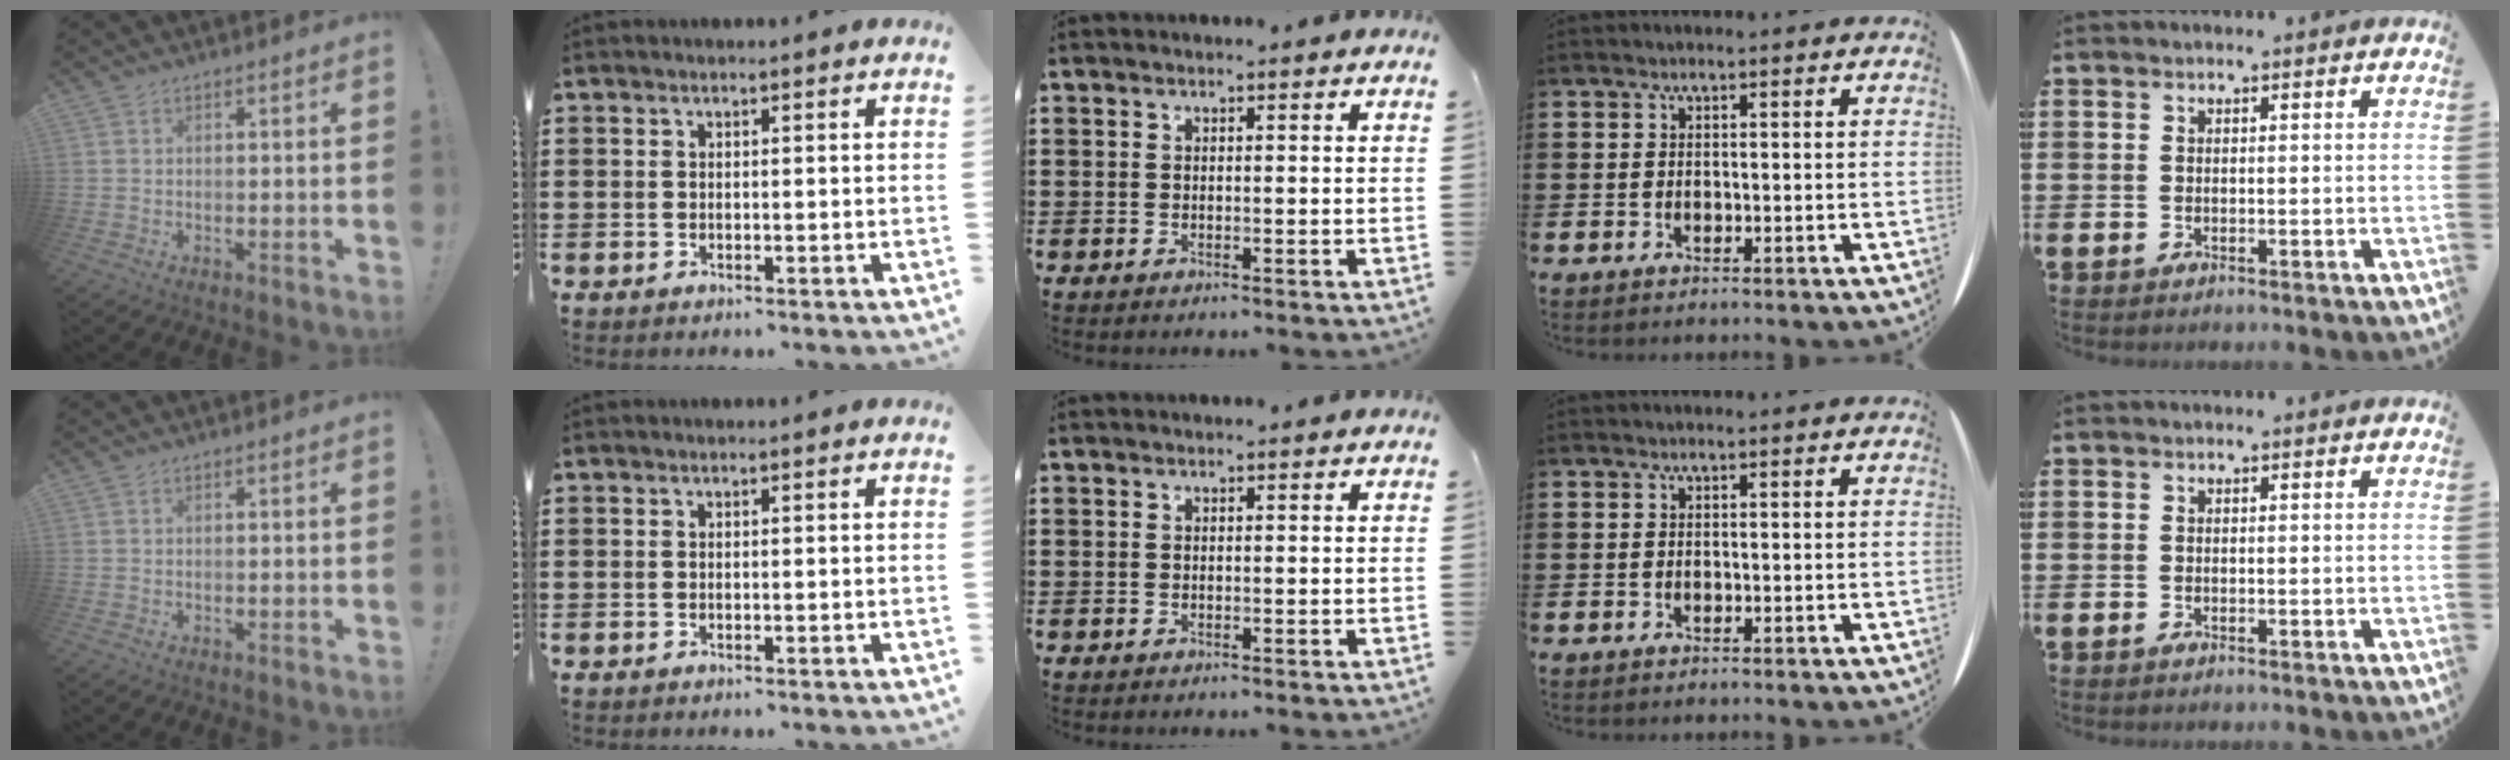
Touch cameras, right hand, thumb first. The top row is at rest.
{}